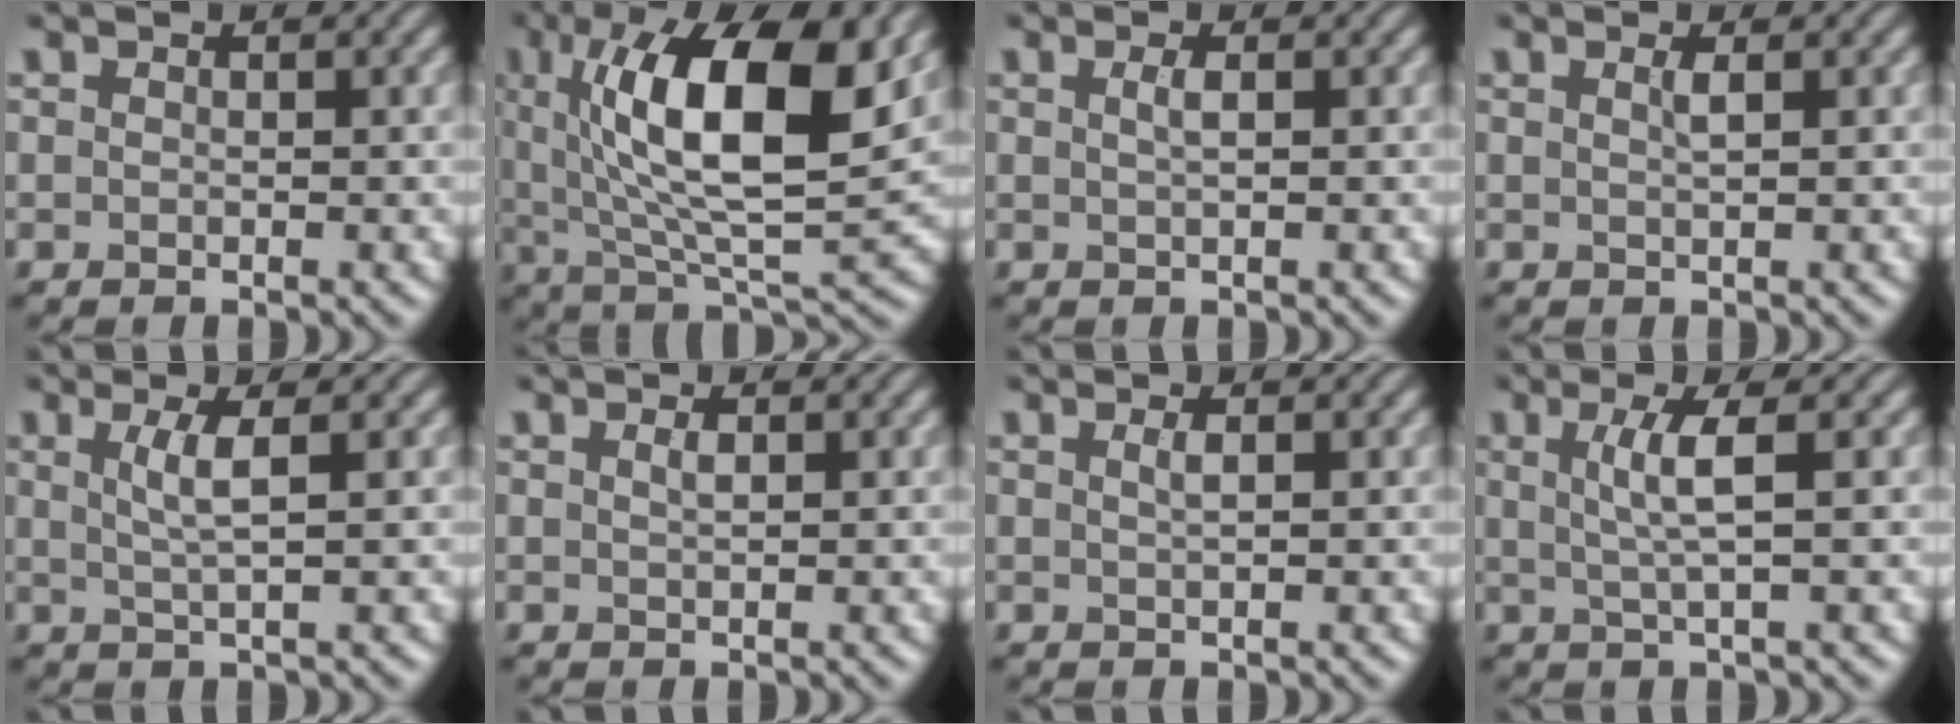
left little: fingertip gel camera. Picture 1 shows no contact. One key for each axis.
{"total": 13.0, "fx": 4.0, "fy": 4.2, "fz": 11.6, "tx": -0.188, "ty": 0.003, "tz": 0.067}
{"total": 1.2, "fx": 0.3, "fy": 0.4, "fz": 1.1, "tx": -0.020, "ty": 0.004, "tz": 0.004}
{"total": 1.1, "fx": 0.4, "fy": 0.3, "fz": 1.0, "tx": -0.015, "ty": 0.002, "tz": 0.005}
{"total": 2.6, "fx": 0.7, "fy": 0.5, "fz": 2.5, "tx": -0.046, "ty": -0.003, "tz": 0.012}
{"total": 0.7, "fx": 0.3, "fy": 0.2, "fz": 0.6, "tx": -0.012, "ty": 0.002, "tz": 0.006}
{"total": 1.0, "fx": 0.3, "fy": 0.3, "fz": 0.9, "tx": -0.013, "ty": 0.003, "tz": 0.004}
{"total": 3.3, "fx": 0.6, "fy": 0.6, "fz": 3.2, "tx": -0.060, "ty": -0.002, "tz": 0.013}